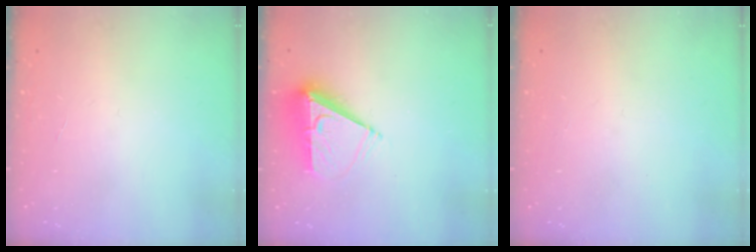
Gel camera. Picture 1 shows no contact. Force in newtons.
{"total": 7.5, "press": 7.5, "slide": 0.5}
{"total": 1.5, "press": 1.4, "slide": 0.2}